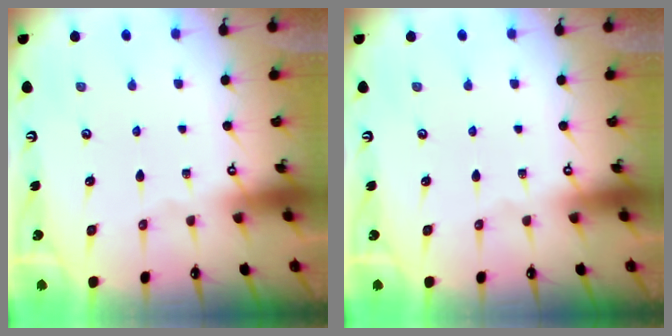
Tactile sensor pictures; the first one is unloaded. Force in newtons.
{"total": 0.0}